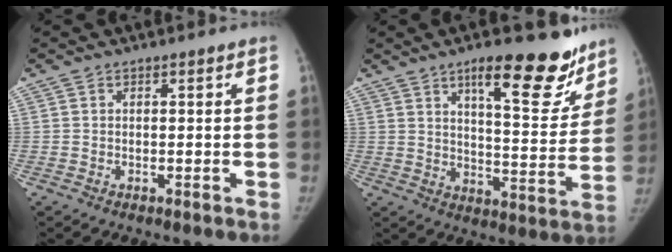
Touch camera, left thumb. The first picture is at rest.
{"total": 17.2, "force": [11.4, 5.4, 11.7], "torque": [-0.102, -0.077, 0.166]}